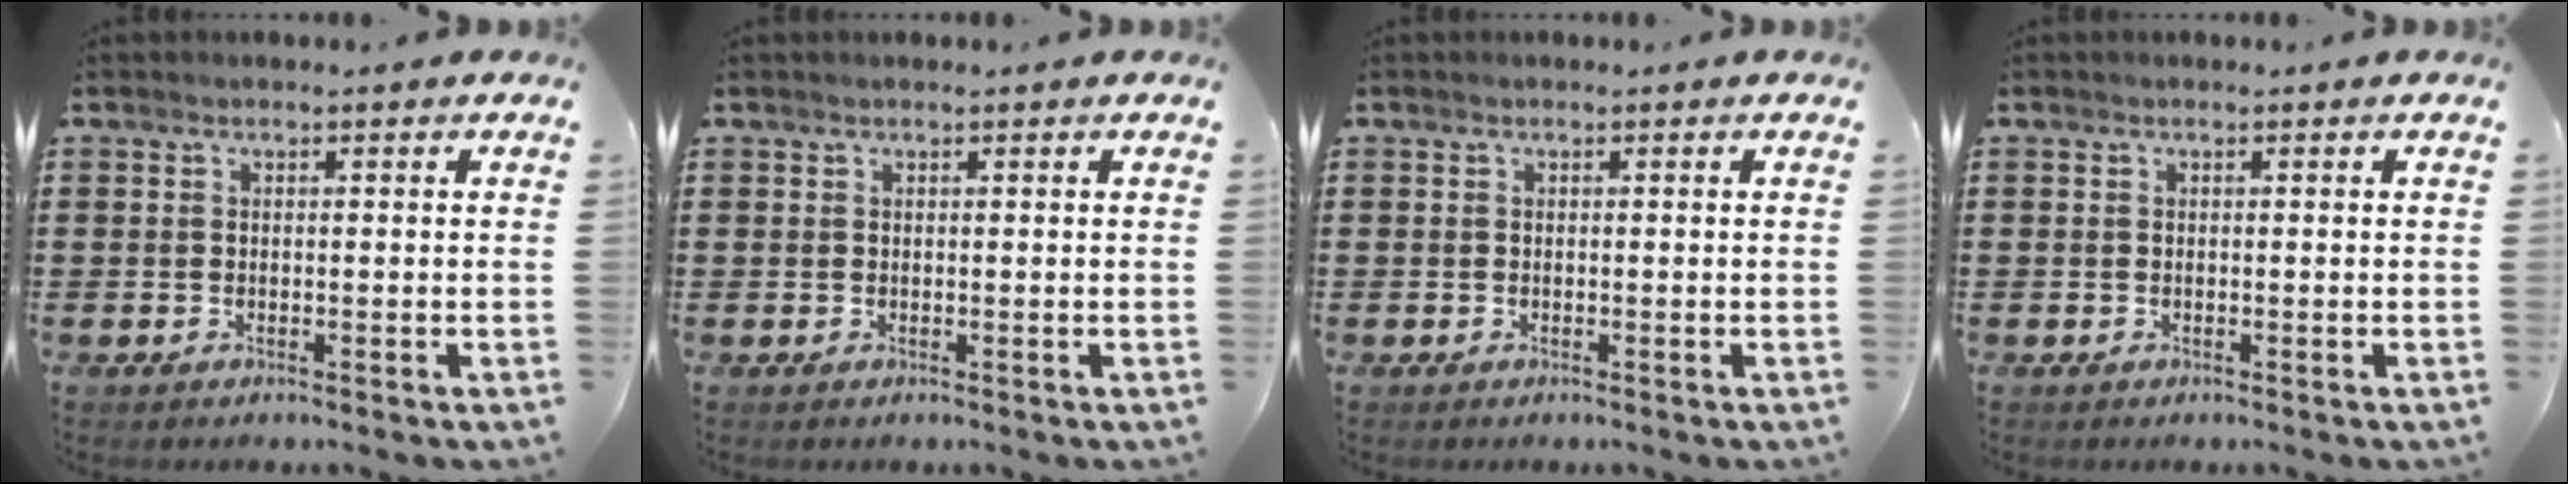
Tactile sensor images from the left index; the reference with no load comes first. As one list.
[{"total": 0.0}, {"total": 0.0}, {"total": 0.0}]